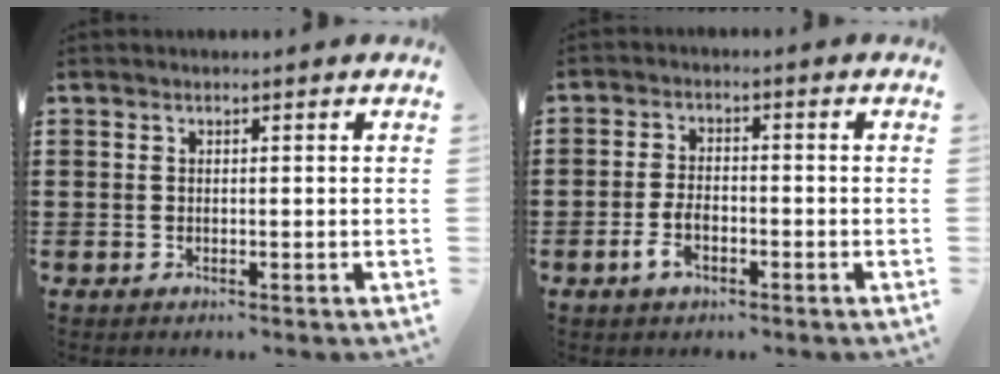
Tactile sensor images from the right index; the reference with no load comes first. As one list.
[{"total": 3.6, "force": [-1.7, 1.7, 2.6], "torque": [-0.062, -0.004, -0.034]}]